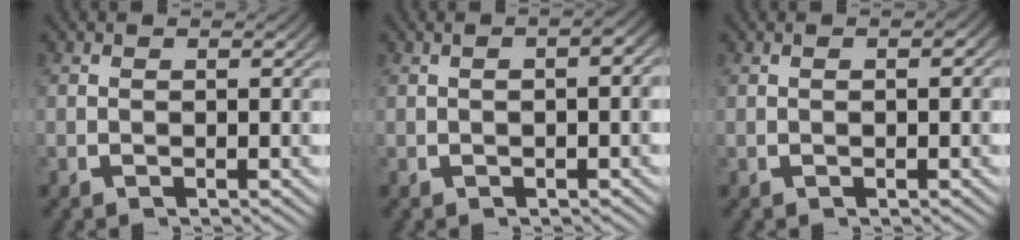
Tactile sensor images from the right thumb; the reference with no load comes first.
{"total": 2.1, "force": [0.0, 0.5, 2.0], "torque": [-0.024, 0.008, 0.000]}
{"total": 0.8, "force": [0.0, 0.3, 0.8], "torque": [-0.011, -0.001, 0.001]}